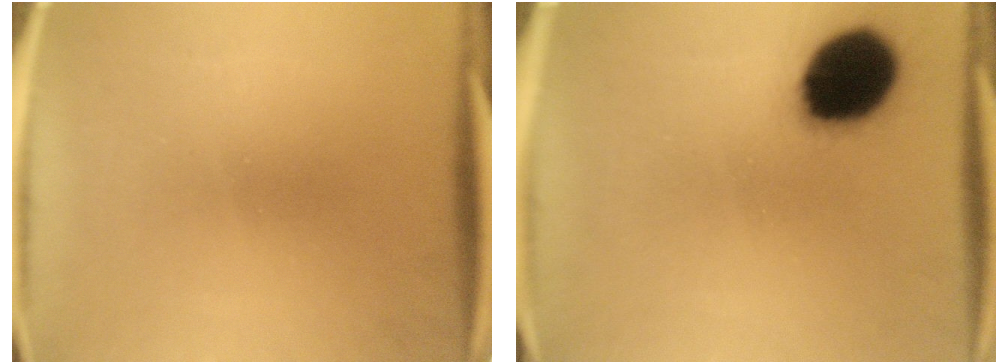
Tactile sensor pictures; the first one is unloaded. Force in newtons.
{"total": 18.8}